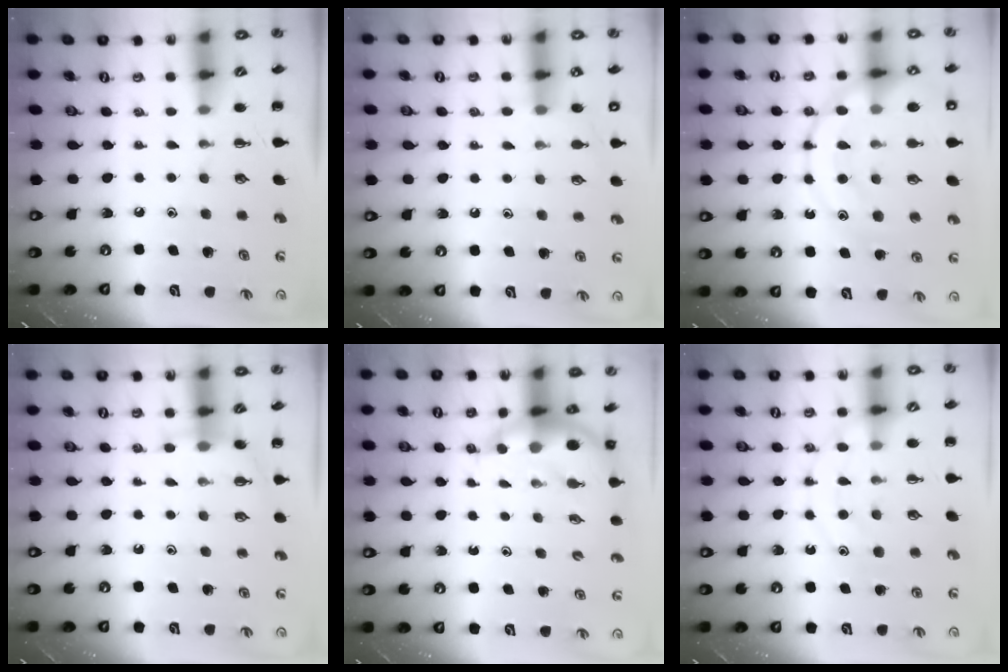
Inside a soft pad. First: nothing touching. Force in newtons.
{"total": 7.7, "press": 7.5, "slide": 2.0}
{"total": 21.0, "press": 21.0, "slide": 1.8}
{"total": 5.9, "press": 5.8, "slide": 1.4}
{"total": 5.7, "press": 5.5, "slide": 1.5}
{"total": 12.5, "press": 12.5, "slide": 0.9}